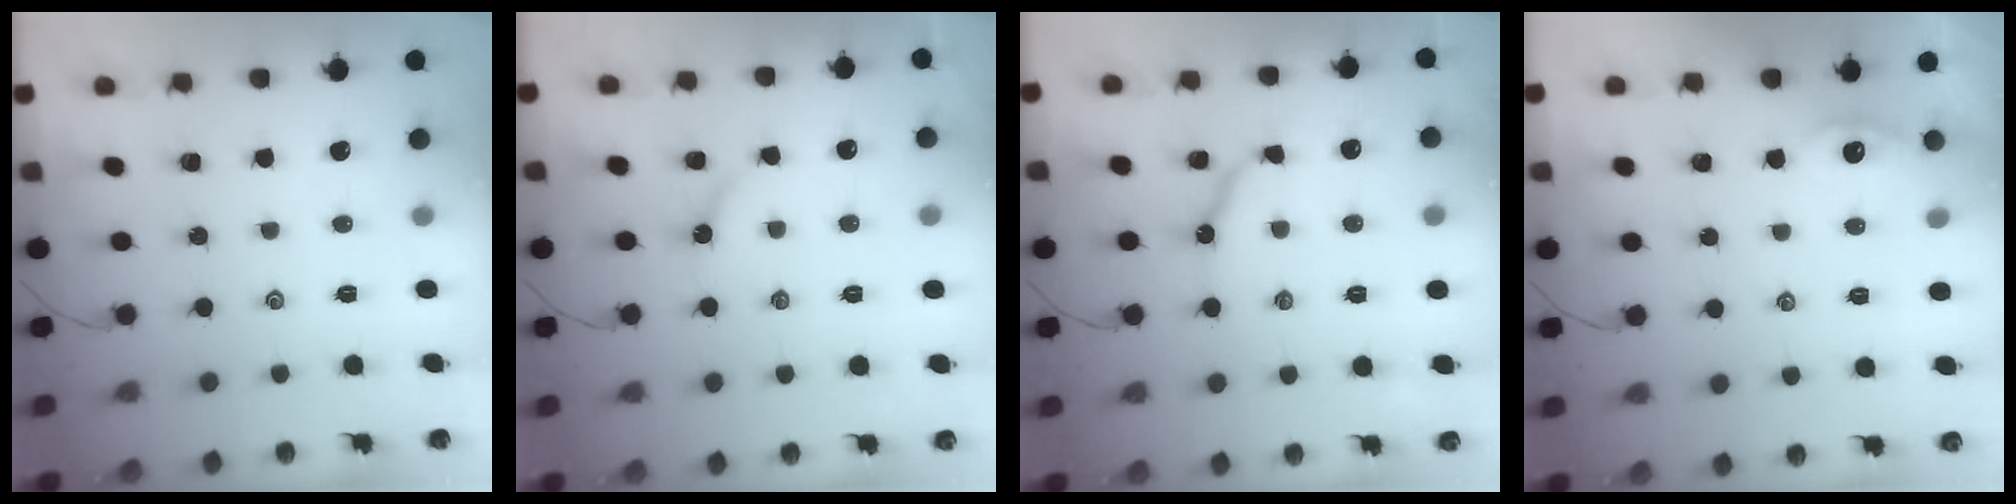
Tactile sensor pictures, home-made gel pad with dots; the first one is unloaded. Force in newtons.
{"total": 3.3, "press": 3.2, "slide": 0.5}
{"total": 8.5, "press": 8.5, "slide": 0.6}
{"total": 2.7, "press": 2.7, "slide": 0.3}